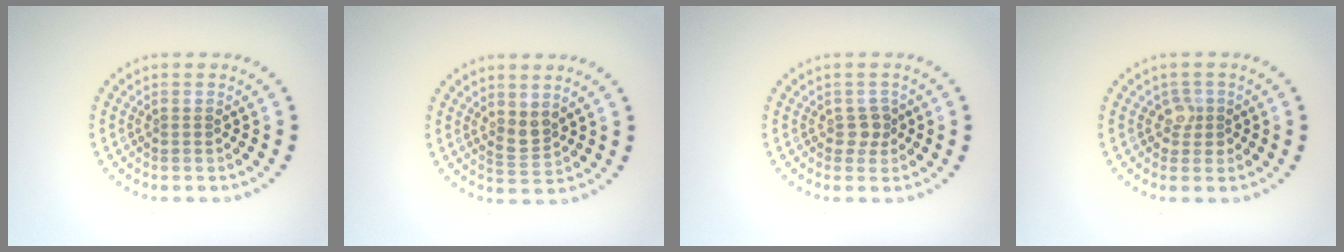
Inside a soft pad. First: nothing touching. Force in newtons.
{"total": 1.7, "press": 1.3, "slide": 1.0}
{"total": 1.4, "press": 1.1, "slide": 0.8}
{"total": 1.7, "press": 1.4, "slide": 0.9}